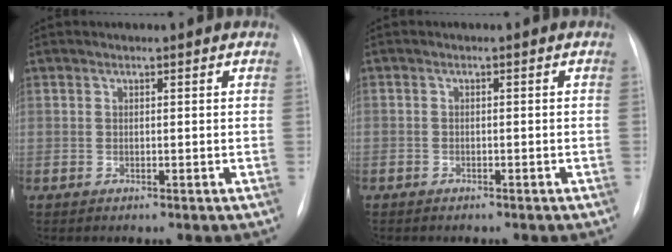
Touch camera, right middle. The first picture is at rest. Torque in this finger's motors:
{"motor_torque": [1.05, -1.09, -0.11, -0.21]}